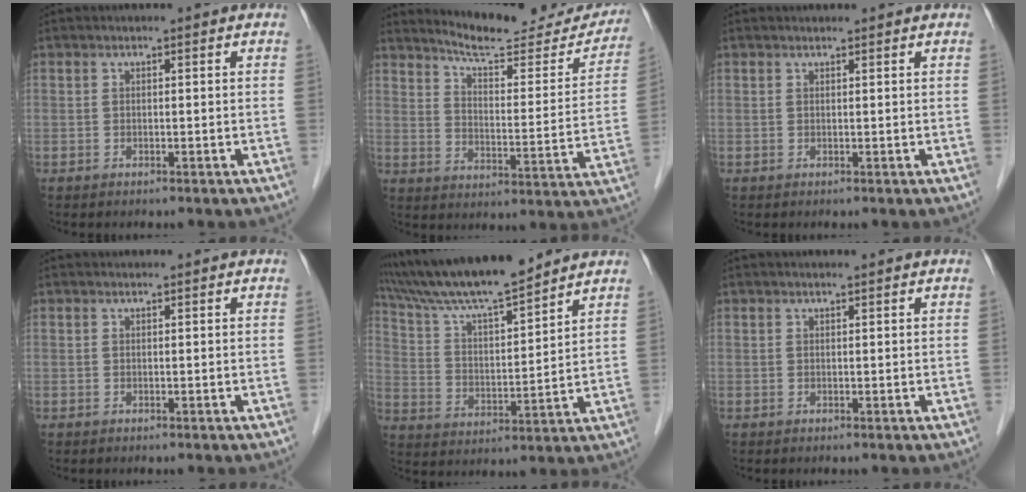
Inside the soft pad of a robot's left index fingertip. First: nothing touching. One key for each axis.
{"total": 18.4, "fx": 17.3, "fy": 3.5, "fz": 5.1, "tx": -0.061, "ty": -0.047, "tz": 0.221}
{"total": 1.3, "fx": 1.3, "fy": 0.1, "fz": 0.3, "tx": -0.005, "ty": 0.011, "tz": 0.020}
{"total": 0.7, "fx": 0.6, "fy": 0.0, "fz": 0.2, "tx": -0.005, "ty": 0.007, "tz": 0.011}
{"total": 15.0, "fx": 13.4, "fy": 0.7, "fz": 6.8, "tx": -0.129, "ty": 0.011, "tz": 0.236}
{"total": 1.2, "fx": 1.0, "fy": 0.0, "fz": 0.7, "tx": -0.010, "ty": 0.007, "tz": 0.017}